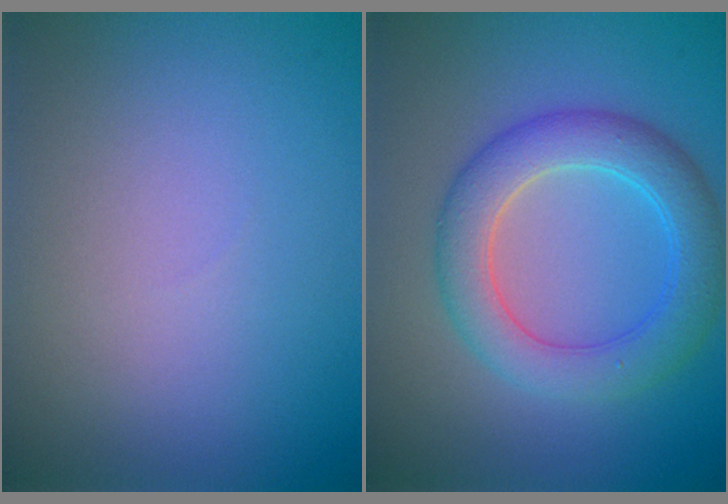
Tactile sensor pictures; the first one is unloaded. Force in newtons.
{"total": 5.6, "press": 5.6, "slide": 0.4}